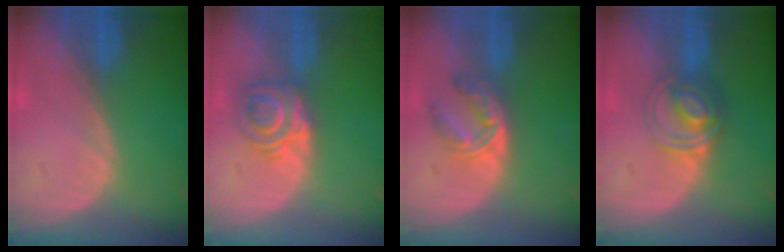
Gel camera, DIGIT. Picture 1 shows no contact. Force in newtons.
{"total": 6.2, "press": 5.3, "slide": 3.3}
{"total": 5.9, "press": 4.7, "slide": 3.6}
{"total": 6.1, "press": 5.3, "slide": 3.1}